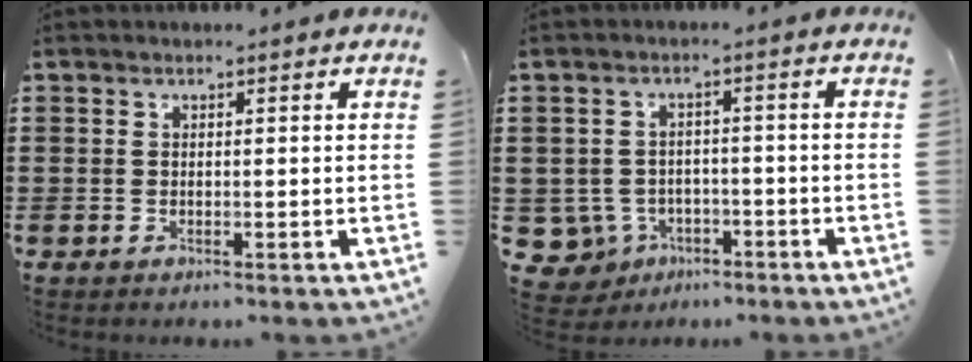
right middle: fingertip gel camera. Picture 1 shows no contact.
{"total": 4.3, "force": [-2.6, 3.2, 1.4], "torque": [-0.053, 0.006, -0.054]}